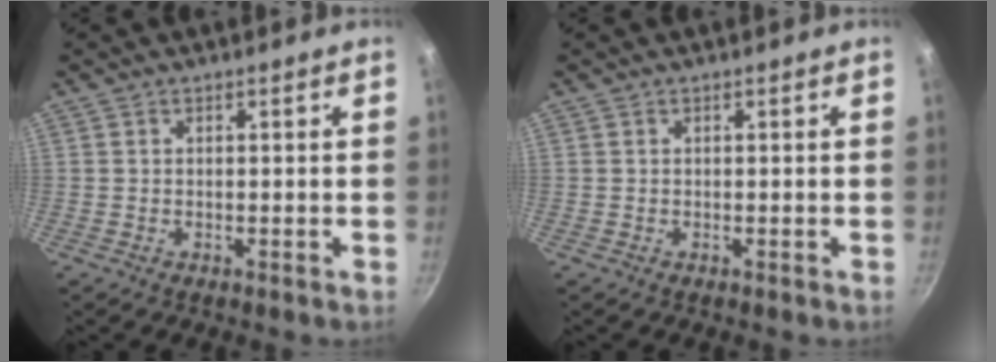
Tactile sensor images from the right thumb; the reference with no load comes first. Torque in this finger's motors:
{"motor_torque": [-0.62, -0.30, 0.20, 0.02, -0.03]}